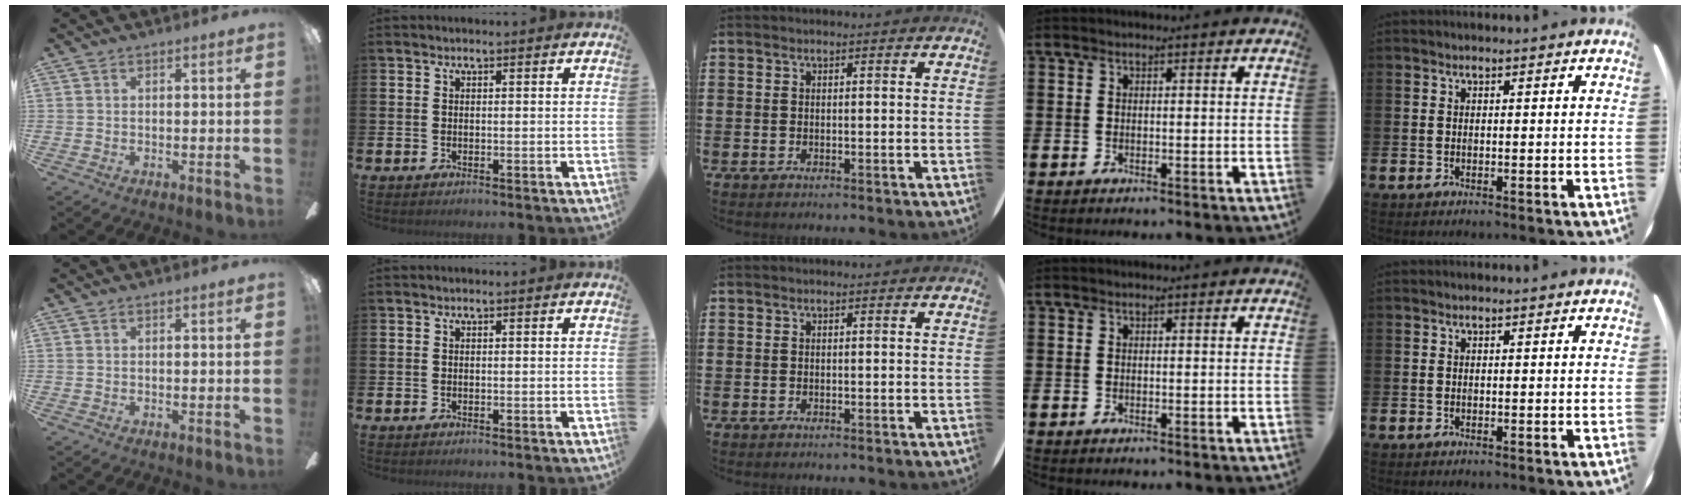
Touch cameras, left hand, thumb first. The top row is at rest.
{}